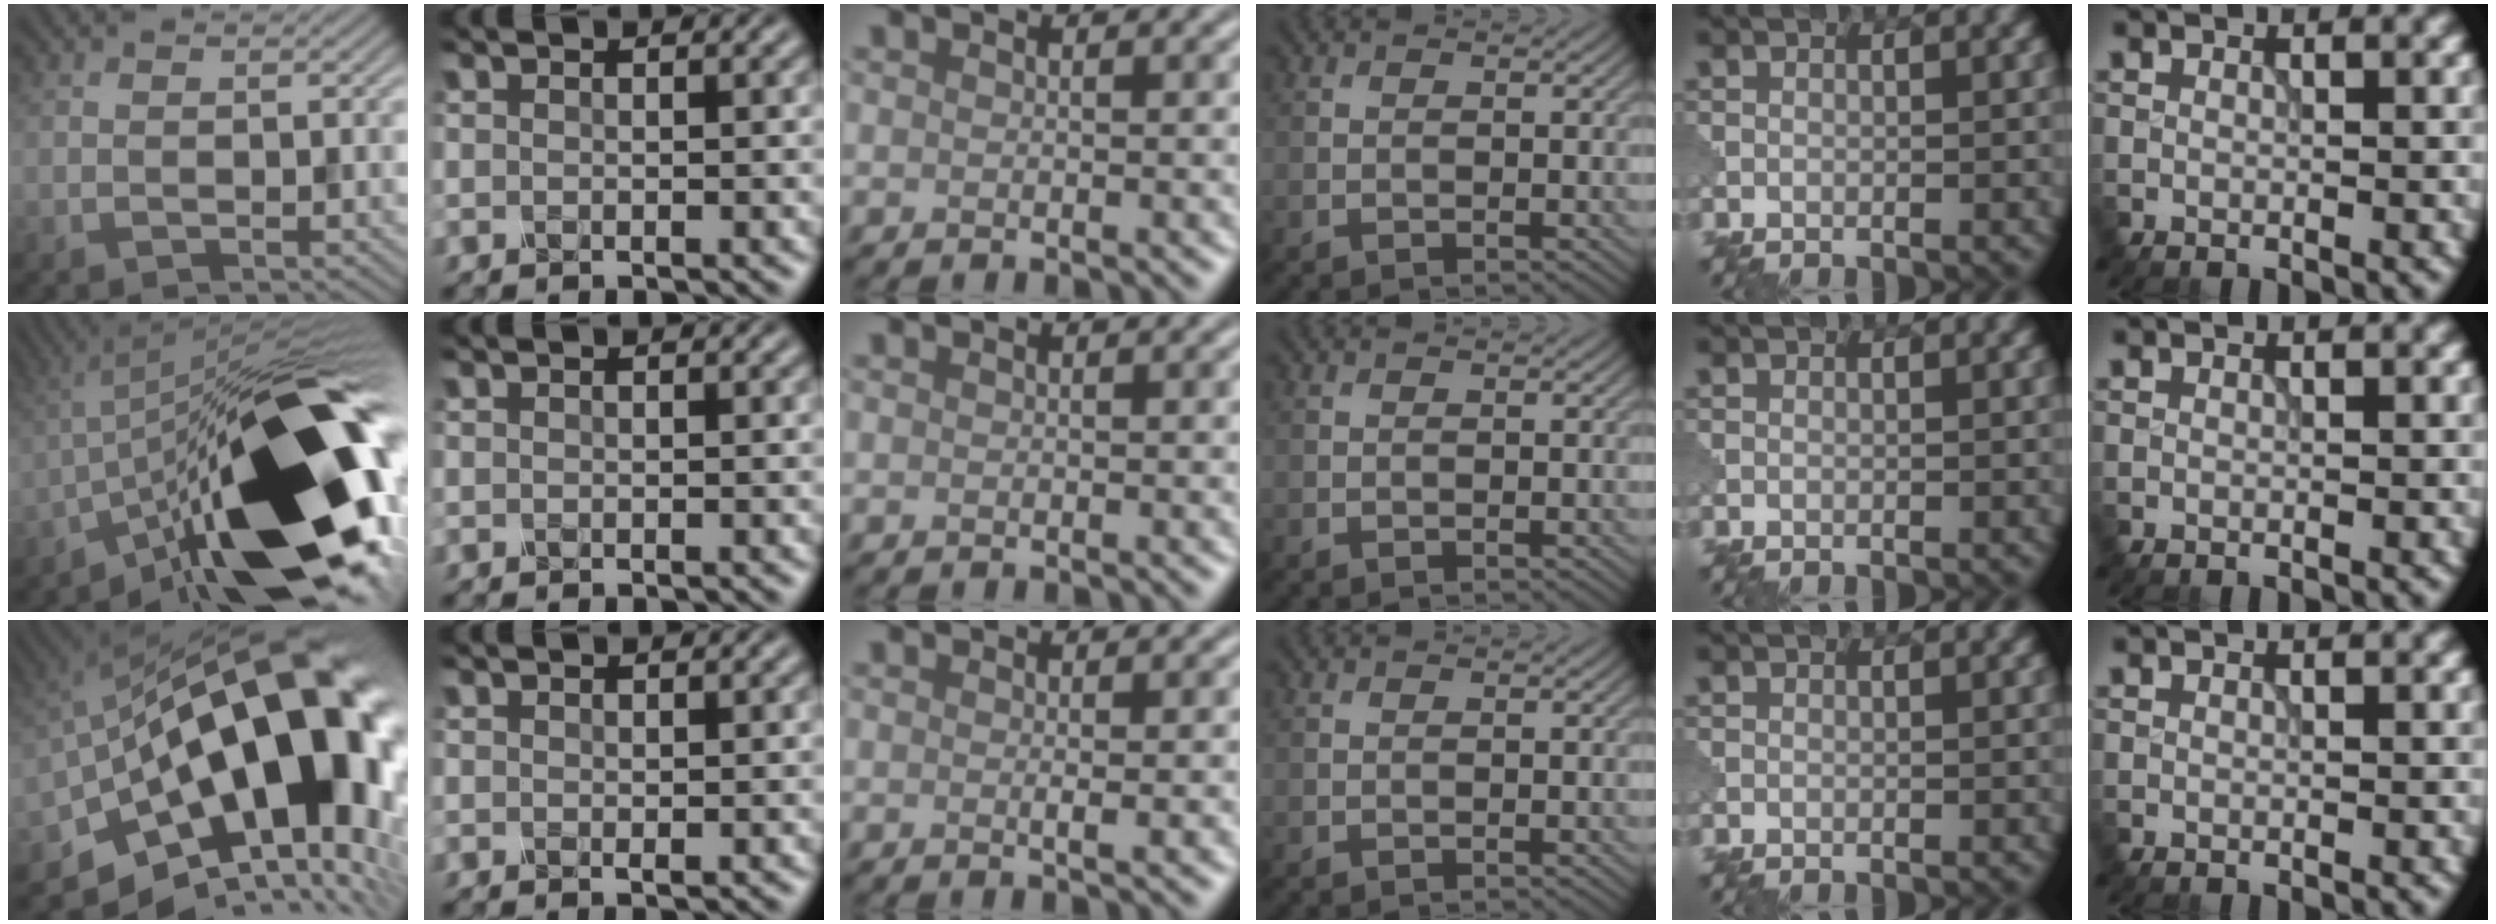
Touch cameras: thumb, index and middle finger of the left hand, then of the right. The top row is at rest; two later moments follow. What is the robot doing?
{"motion": "shake", "object": "salt shaker"}